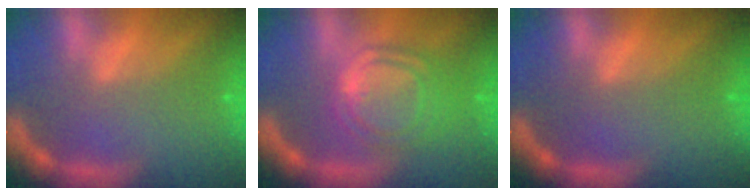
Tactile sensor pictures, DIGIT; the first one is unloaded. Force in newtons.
{"total": 8.0}
{"total": 0.0}